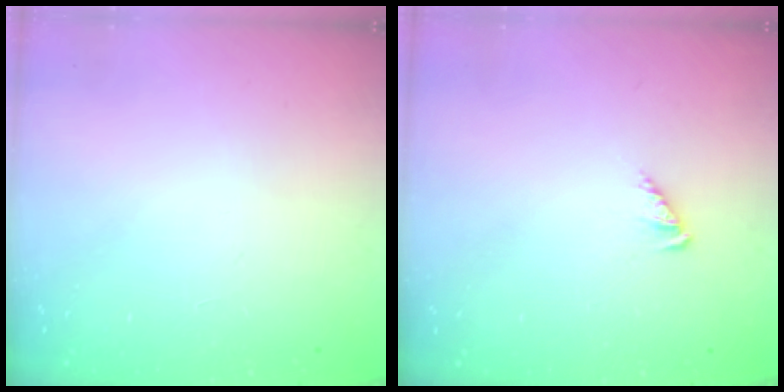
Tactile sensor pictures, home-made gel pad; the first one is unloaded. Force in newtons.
{"total": 3.4, "press": 3.3, "slide": 0.6}